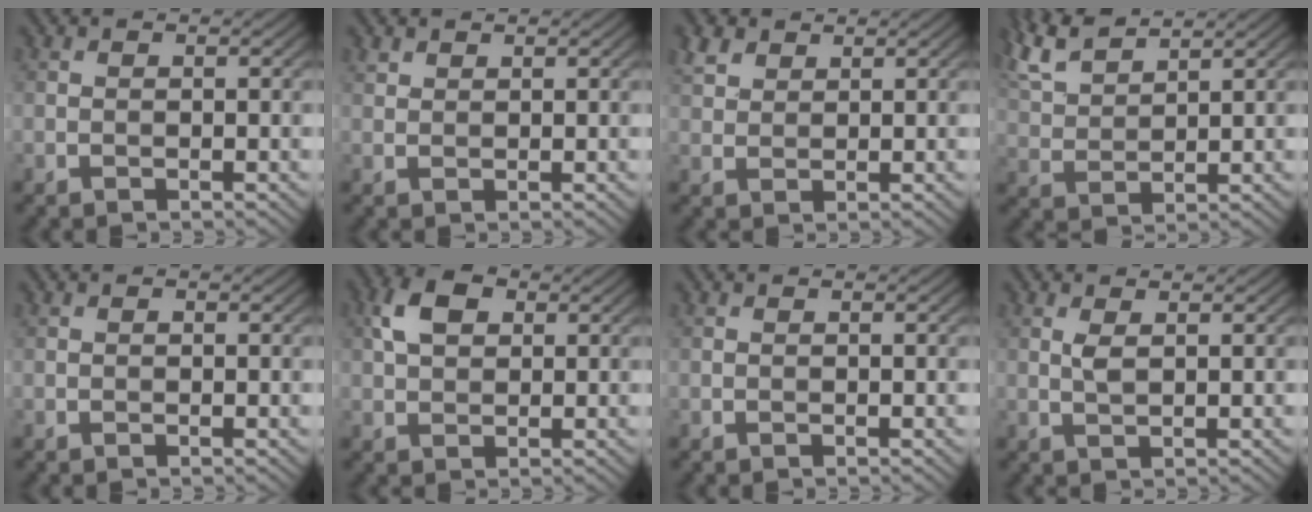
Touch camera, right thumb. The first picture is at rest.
{"total": 1.2, "force": [1.0, 0.5, 0.3], "torque": [-0.008, 0.001, 0.024]}
{"total": 3.1, "force": [2.1, 1.9, 1.3], "torque": [-0.036, 0.007, 0.045]}
{"total": 7.1, "force": [5.8, 1.6, 3.7], "torque": [-0.102, 0.020, 0.124]}
{"total": 0.0}
{"total": 4.8, "force": [1.6, 3.1, 3.3], "torque": [-0.074, 0.011, 0.024]}
{"total": 0.0}
{"total": 1.5, "force": [0.5, 0.4, 1.3], "torque": [-0.038, 0.000, 0.013]}